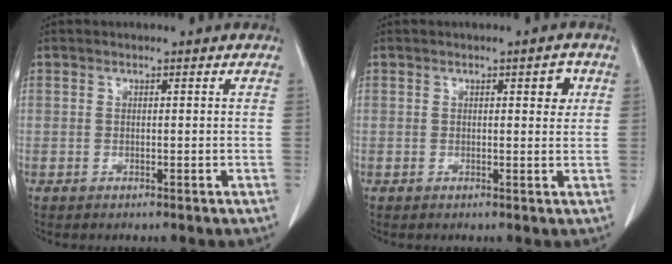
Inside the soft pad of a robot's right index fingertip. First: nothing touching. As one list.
[{"total": 2.3, "force": [0.9, 0.8, 2.0], "torque": [-0.023, 0.000, 0.010]}]